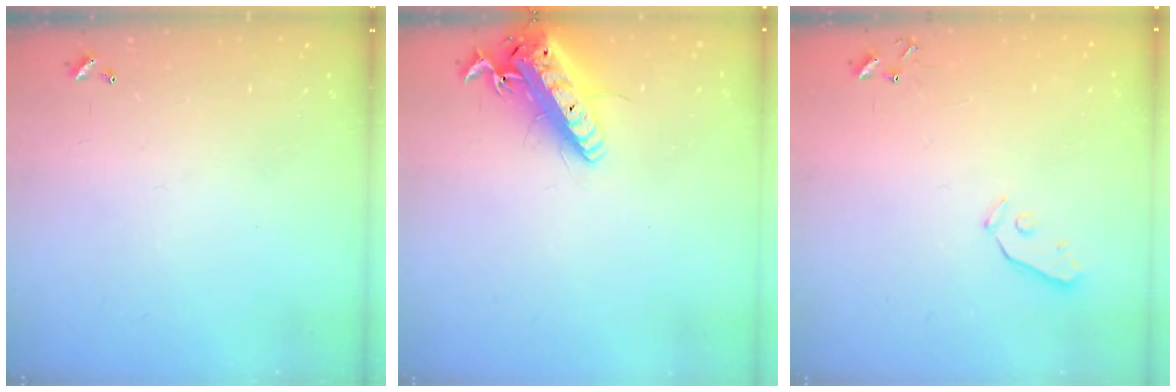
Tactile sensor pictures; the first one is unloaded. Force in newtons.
{"total": 16.9, "press": 16.6, "slide": 3.2}
{"total": 3.4, "press": 3.4, "slide": 0.5}